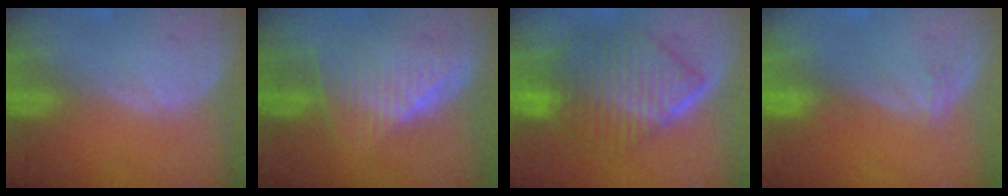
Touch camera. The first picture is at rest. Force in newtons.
{"total": 6.3, "press": 6.1, "slide": 1.6}
{"total": 10.5, "press": 10.4, "slide": 1.0}
{"total": 0.9, "press": 0.8, "slide": 0.2}